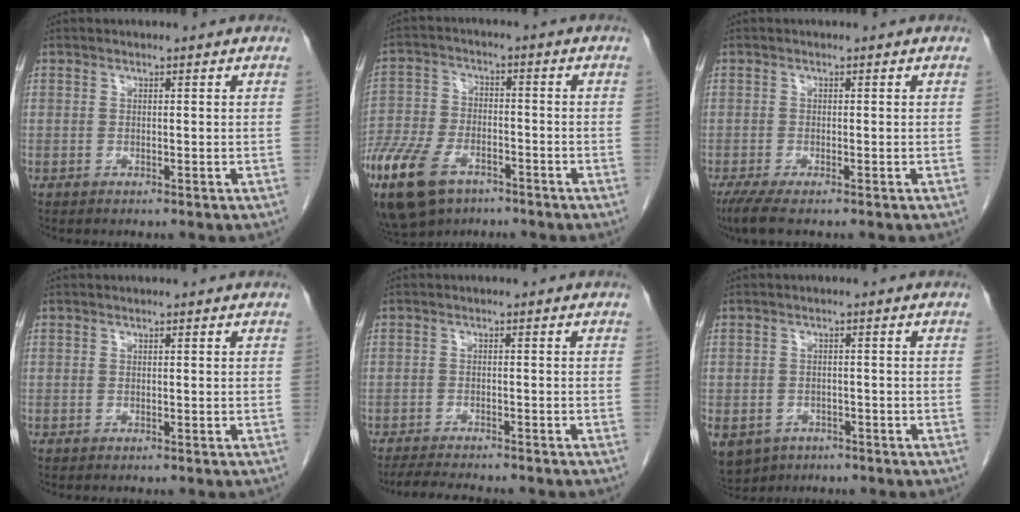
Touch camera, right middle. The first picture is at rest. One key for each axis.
{"total": 18.2, "fx": -11.1, "fy": 9.6, "fz": 10.8, "tx": -0.292, "ty": -0.028, "tz": -0.201}
{"total": 3.0, "fx": -2.1, "fy": 0.4, "fz": 2.2, "tx": -0.046, "ty": -0.011, "tz": -0.042}
{"total": 0.0}
{"total": 6.8, "fx": -6.2, "fy": 0.7, "fz": 2.8, "tx": -0.043, "ty": -0.015, "tz": -0.096}
{"total": 10.5, "fx": -5.6, "fy": 8.1, "fz": 3.5, "tx": -0.101, "ty": -0.005, "tz": -0.075}